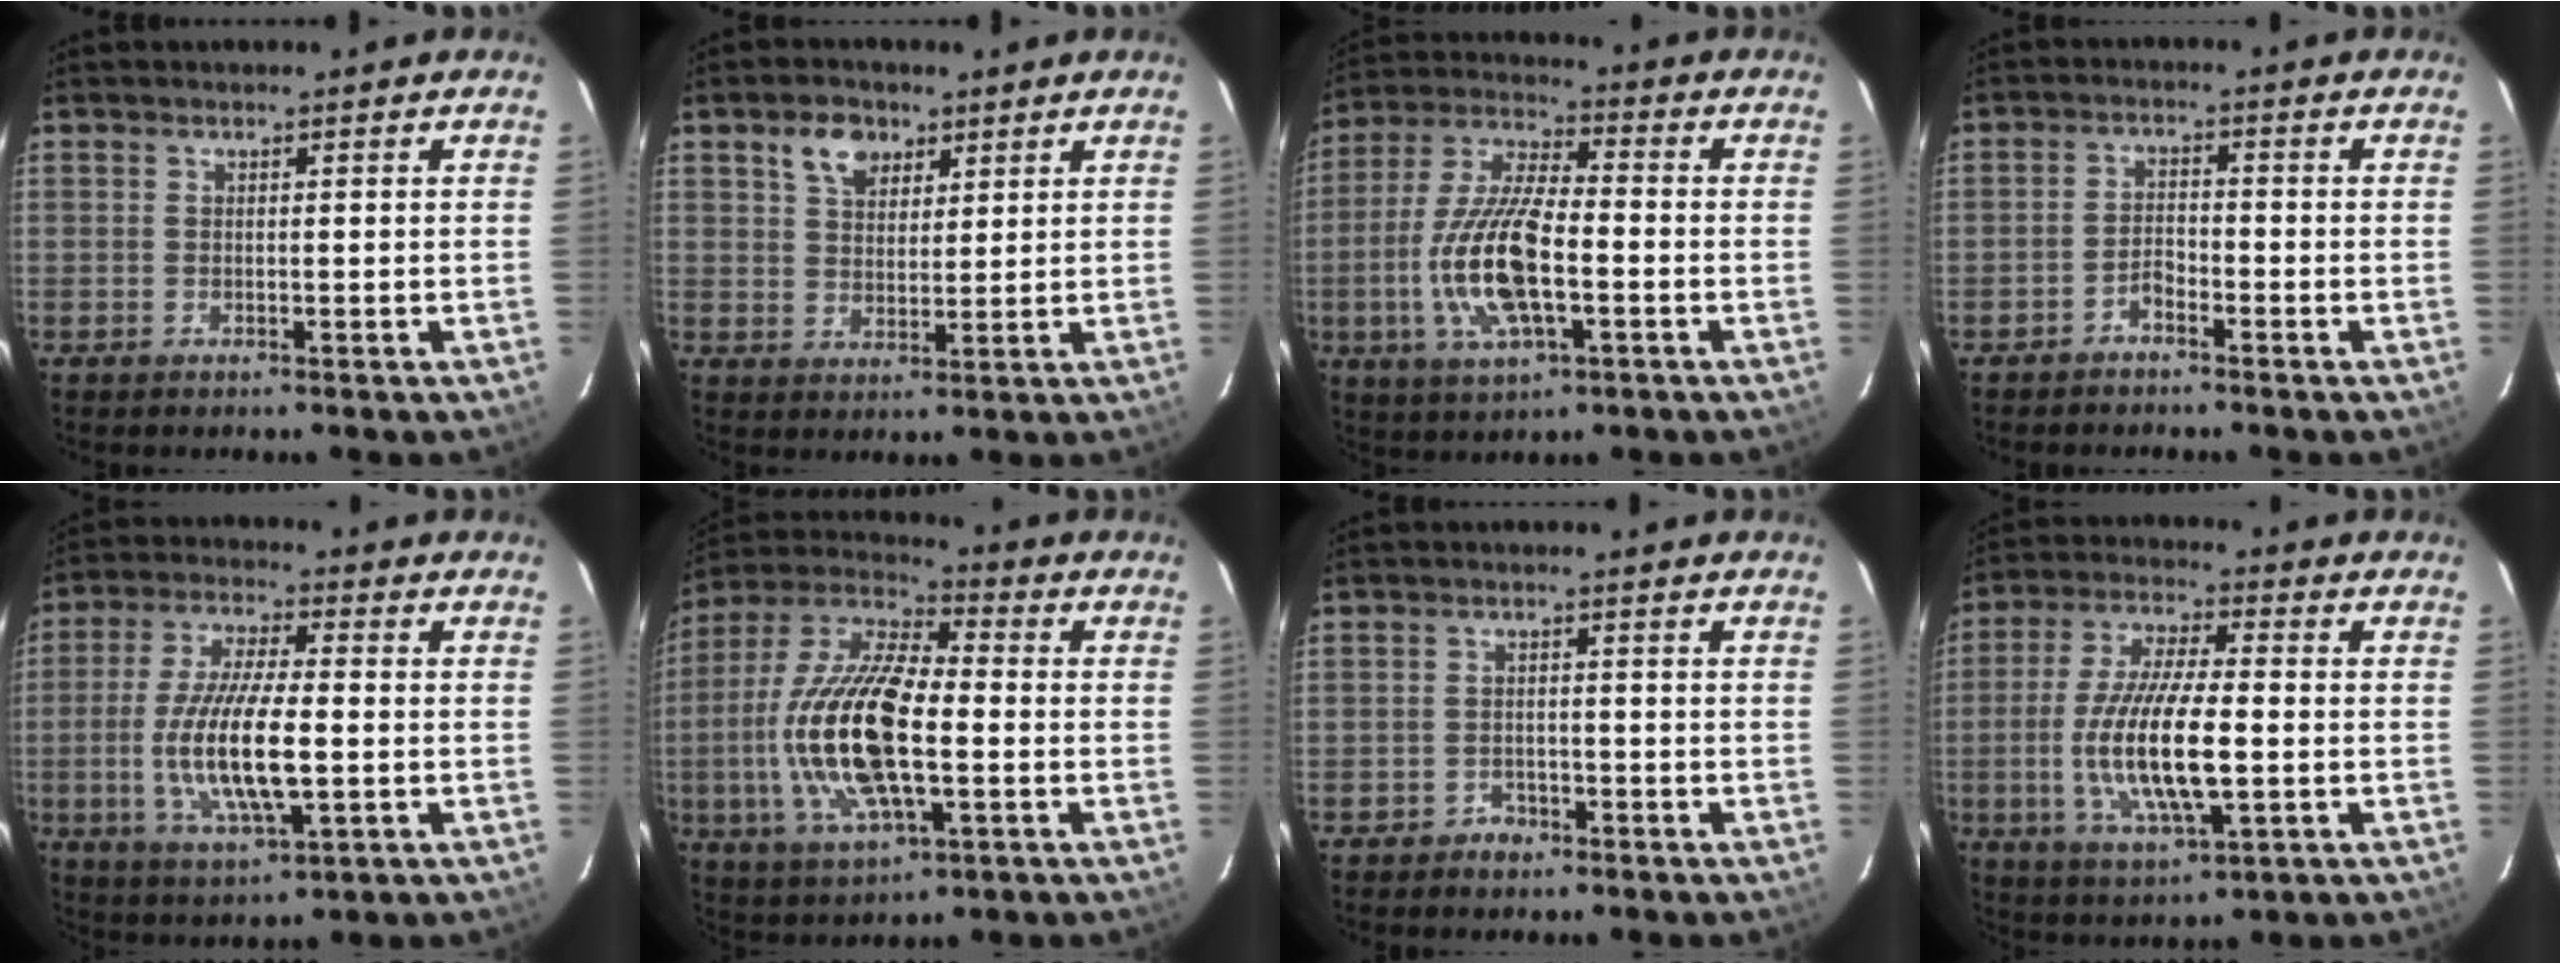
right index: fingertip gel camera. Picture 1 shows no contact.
{"total": 5.9, "force": [3.3, 3.9, 2.9], "torque": [-0.046, 0.015, 0.061]}
{"total": 15.3, "force": [-3.5, 5.5, 13.8], "torque": [-0.292, -0.003, -0.067]}
{"total": 2.4, "force": [-2.0, 0.8, 1.0], "torque": [-0.027, 0.008, -0.038]}
{"total": 14.2, "force": [-2.3, 3.9, 13.5], "torque": [-0.271, -0.010, -0.041]}
{"total": 19.9, "force": [-3.0, 7.7, 18.1], "torque": [-0.371, -0.004, -0.061]}
{"total": 2.5, "force": [-1.9, 1.6, 0.2], "torque": [-0.007, 0.007, -0.028]}
{"total": 15.1, "force": [-2.6, 4.2, 14.3], "torque": [-0.290, -0.009, -0.046]}